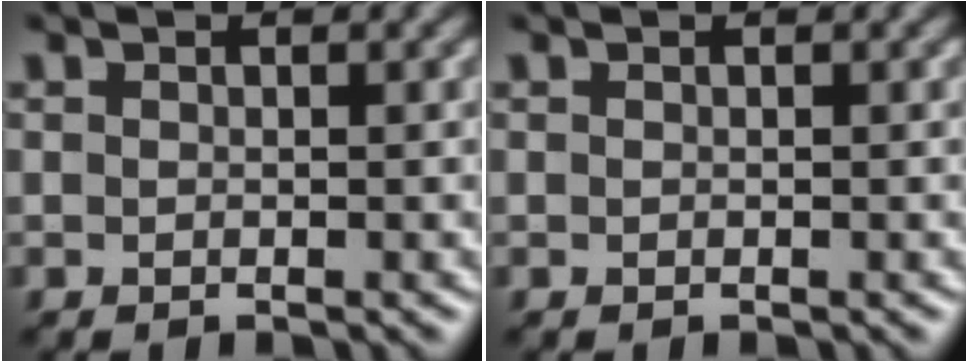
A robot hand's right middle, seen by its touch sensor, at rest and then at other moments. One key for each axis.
{"total": 0.0}